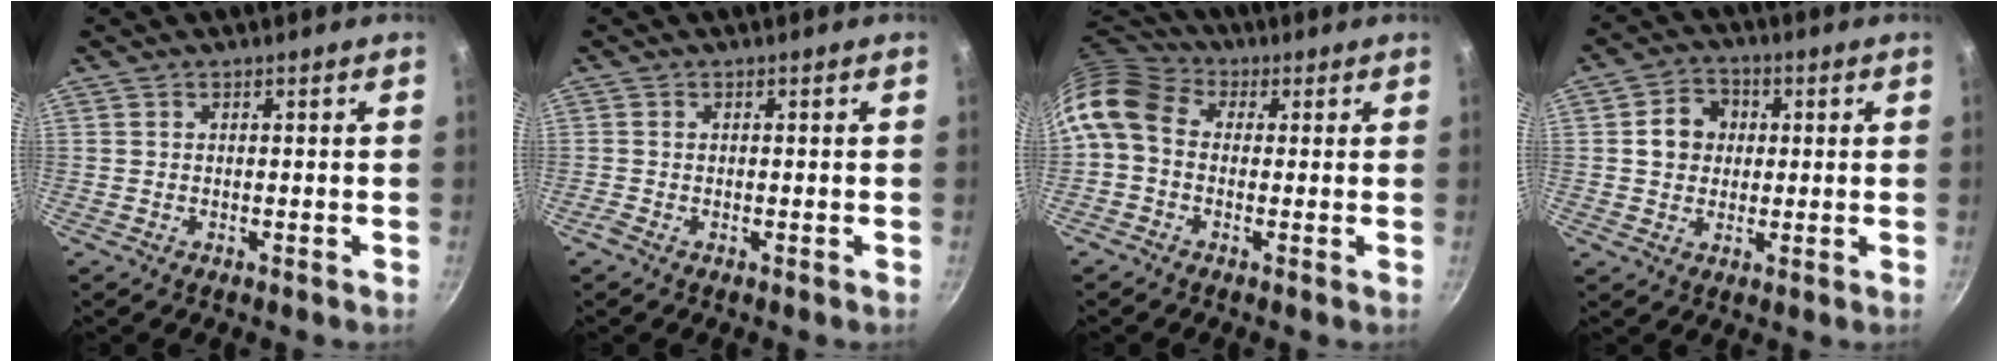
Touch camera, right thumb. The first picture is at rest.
{"total": 0.8, "force": [-0.3, 0.6, 0.4], "torque": [-0.011, 0.001, -0.009]}
{"total": 11.3, "force": [0.9, 8.7, 7.2], "torque": [-0.139, 0.030, -0.003]}
{"total": 7.2, "force": [1.1, 6.2, 3.4], "torque": [-0.023, 0.011, 0.009]}